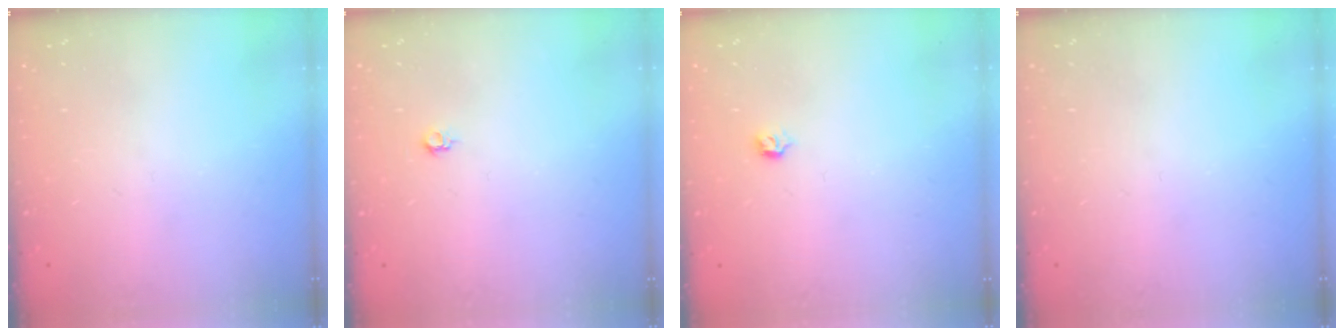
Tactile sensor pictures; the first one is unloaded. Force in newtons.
{"total": 4.0, "press": 4.0, "slide": 0.6}
{"total": 2.8, "press": 2.7, "slide": 0.8}
{"total": 0.0}